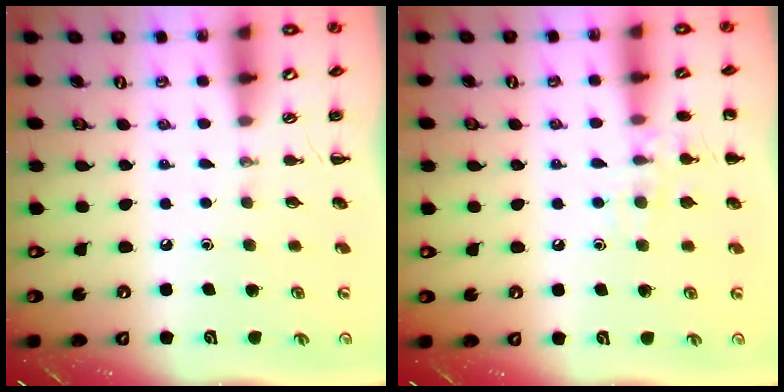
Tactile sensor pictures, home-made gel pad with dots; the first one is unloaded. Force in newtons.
{"total": 8.4, "press": 8.3, "slide": 1.6}